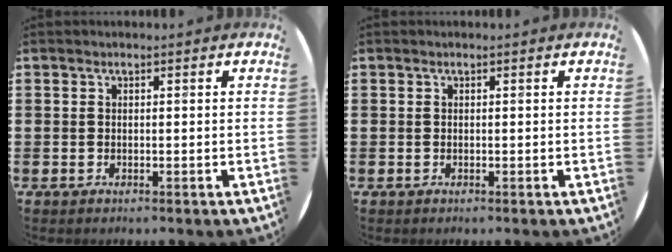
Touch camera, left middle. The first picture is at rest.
{"total": 0.0}